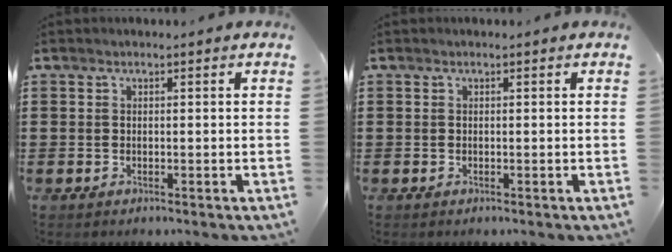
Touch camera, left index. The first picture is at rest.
{"total": 0.0}